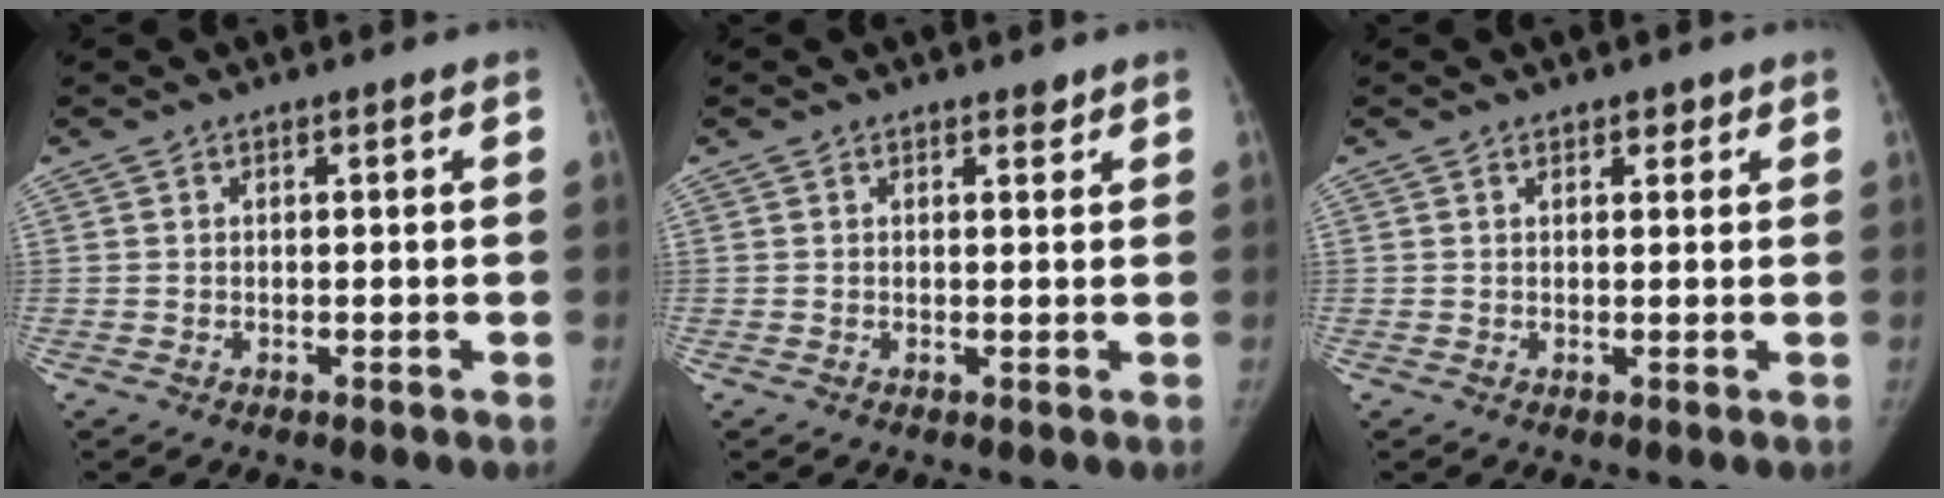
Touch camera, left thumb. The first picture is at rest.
{"total": 1.1, "force": [0.9, 0.5, 0.4], "torque": [0.002, -0.007, 0.010]}
{"total": 1.4, "force": [1.0, 0.8, 0.6], "torque": [0.002, -0.005, 0.012]}